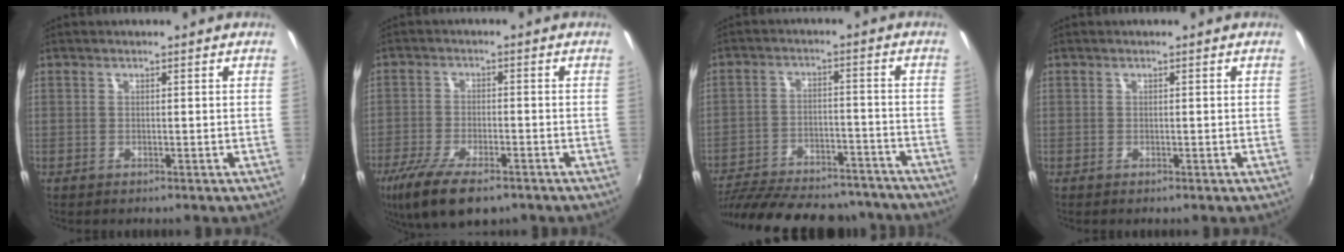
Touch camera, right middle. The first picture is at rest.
{"total": 12.2, "force": [-8.2, 4.2, 8.0], "torque": [-0.182, -0.039, -0.146]}
{"total": 26.0, "force": [-22.5, 8.4, 10.1], "torque": [-0.210, 0.005, -0.301]}
{"total": 0.0}